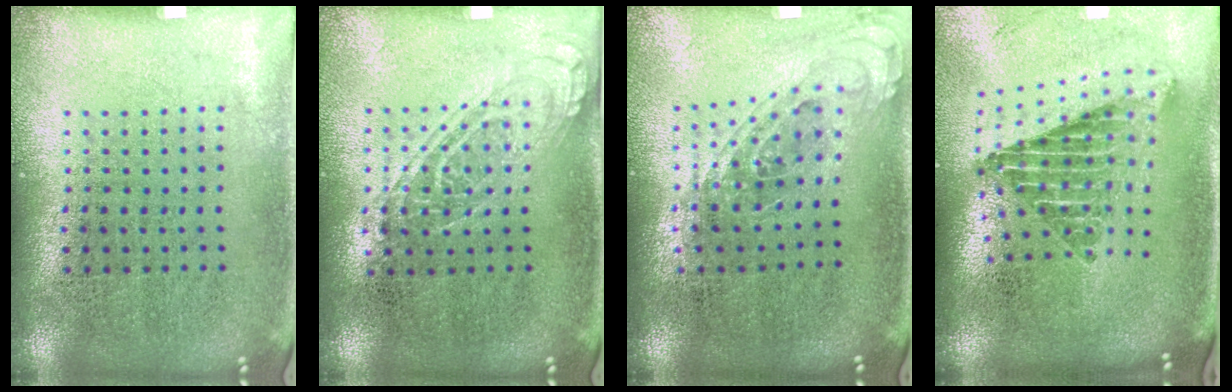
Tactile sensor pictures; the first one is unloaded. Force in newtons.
{"total": 1.3, "press": 1.2, "slide": 0.6}
{"total": 0.7, "press": 0.7, "slide": 0.2}
{"total": 2.4, "press": 1.7, "slide": 1.7}